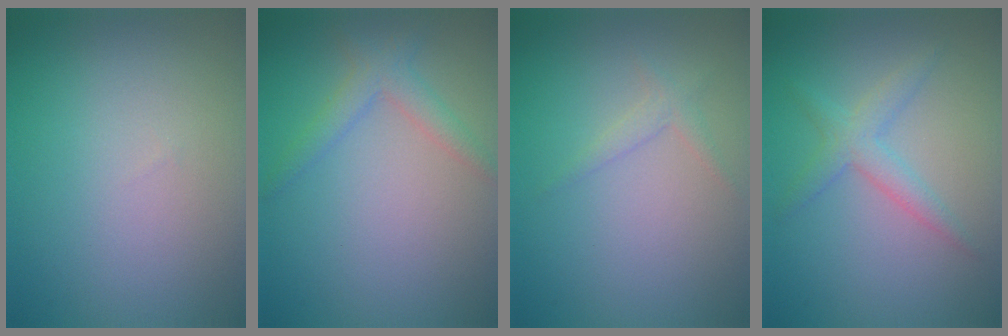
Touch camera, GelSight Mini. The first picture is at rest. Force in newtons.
{"total": 2.3, "press": 2.3, "slide": 0.1}
{"total": 1.1, "press": 1.1, "slide": 0.1}
{"total": 2.3, "press": 2.3, "slide": 0.2}